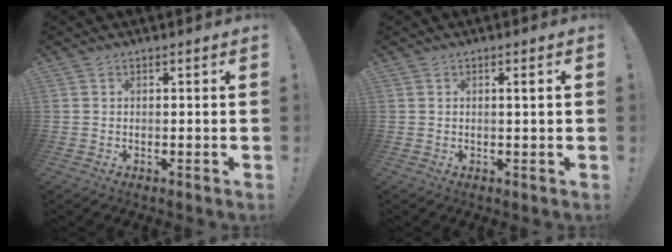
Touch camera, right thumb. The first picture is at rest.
{"total": 1.9, "force": [0.4, -0.3, 1.8], "torque": [-0.019, -0.005, 0.002]}